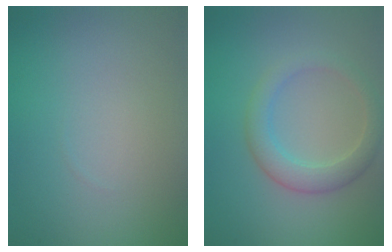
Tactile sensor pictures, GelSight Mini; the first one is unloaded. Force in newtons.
{"total": 3.0, "press": 3.0, "slide": 0.0}